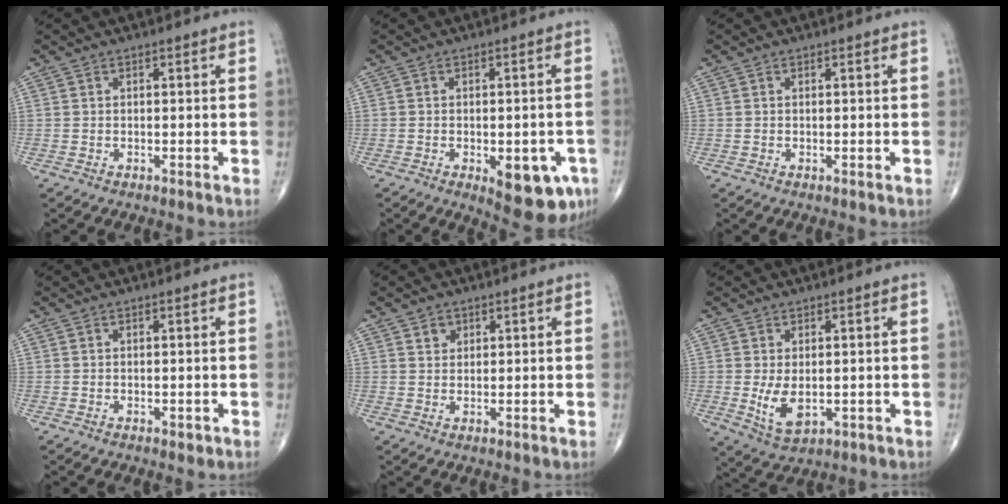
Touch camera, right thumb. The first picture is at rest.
{"total": 10.8, "force": [-4.2, 4.6, 8.8], "torque": [-0.084, 0.005, -0.043]}
{"total": 0.0}
{"total": 0.9, "force": [-0.3, 0.5, 0.6], "torque": [-0.005, -0.001, -0.004]}
{"total": 2.2, "force": [1.2, 1.7, 0.7], "torque": [0.002, -0.005, 0.016]}
{"total": 6.1, "force": [-0.5, 3.4, 5.0], "torque": [-0.088, -0.015, 0.003]}